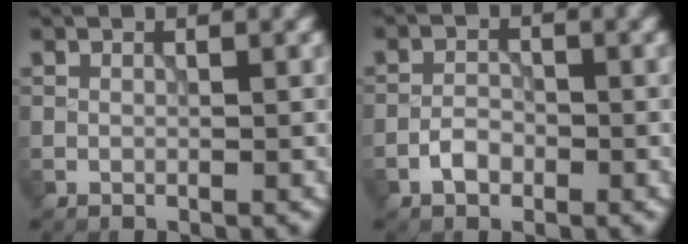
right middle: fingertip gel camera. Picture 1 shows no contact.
{"total": 1.9, "force": [-1.1, 1.2, 1.1], "torque": [-0.018, 0.005, -0.023]}